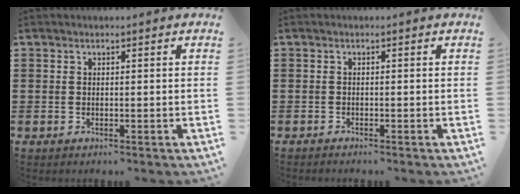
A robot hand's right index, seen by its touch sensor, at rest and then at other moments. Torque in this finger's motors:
{"motor_torque": [-1.07, 1.07, -0.06, -0.02]}